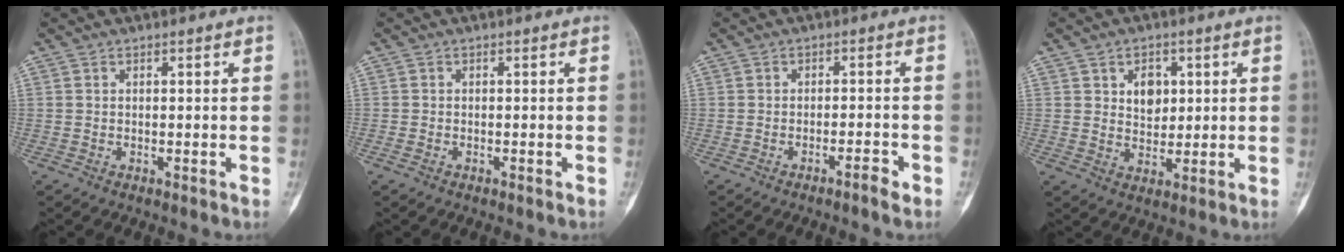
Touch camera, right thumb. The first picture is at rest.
{"total": 0.9, "force": [-0.6, 0.5, 0.5], "torque": [-0.016, -0.001, -0.012]}
{"total": 2.4, "force": [-1.8, 0.2, 1.7], "torque": [-0.031, 0.013, -0.030]}
{"total": 5.7, "force": [1.8, 4.2, 3.4], "torque": [-0.026, -0.010, 0.030]}